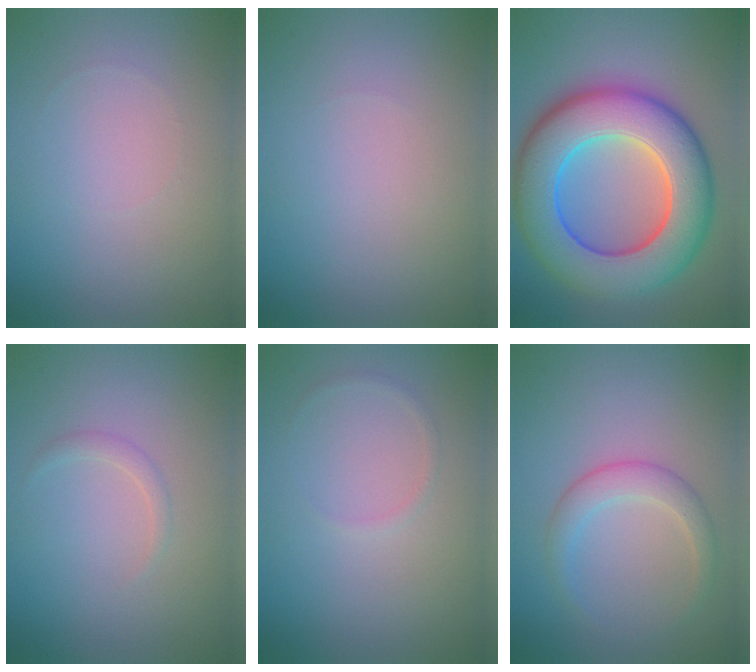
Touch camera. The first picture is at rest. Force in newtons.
{"total": 0.0}
{"total": 13.1, "press": 13.1, "slide": 0.2}
{"total": 0.9, "press": 0.9, "slide": 0.0}
{"total": 0.6, "press": 0.6, "slide": 0.1}
{"total": 2.6, "press": 2.6, "slide": 0.1}